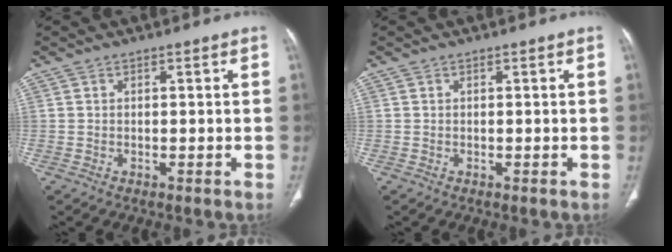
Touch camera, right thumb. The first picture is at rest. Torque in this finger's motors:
{"motor_torque": [-0.42, 0.45, -0.02, -0.02, 0.00]}